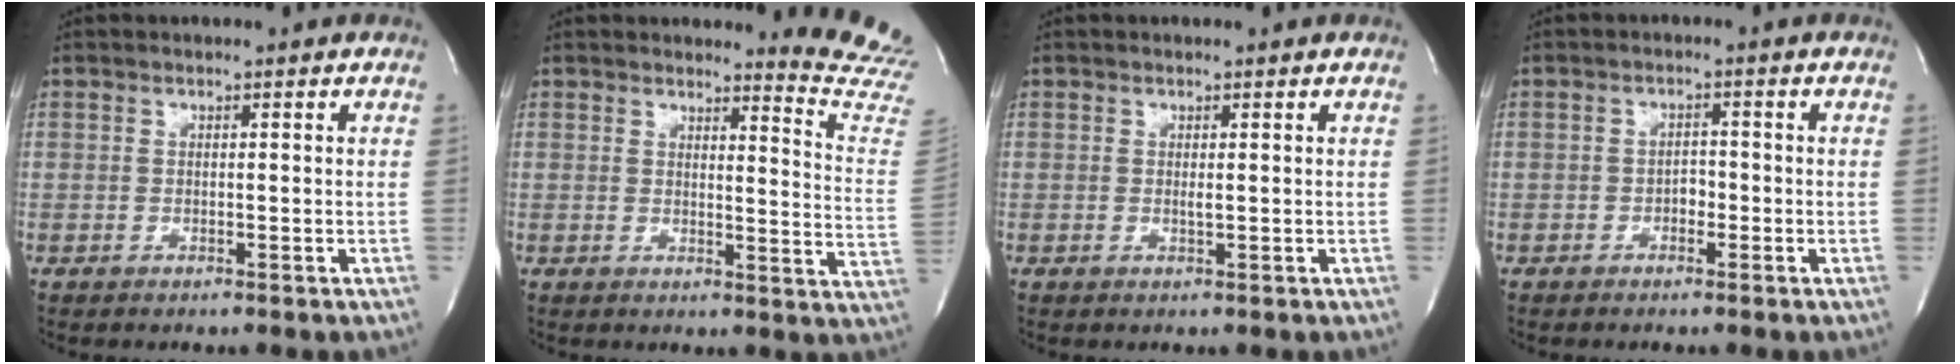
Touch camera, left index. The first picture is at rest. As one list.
[{"total": 10.9, "force": [10.8, -1.5, 0.2], "torque": [0.006, -0.156, 0.089]}, {"total": 0.7, "force": [0.0, 0.0, 0.7], "torque": [-0.018, -0.005, 0.001]}, {"total": 1.8, "force": [-0.9, 1.0, 1.1], "torque": [-0.013, 0.005, -0.016]}]